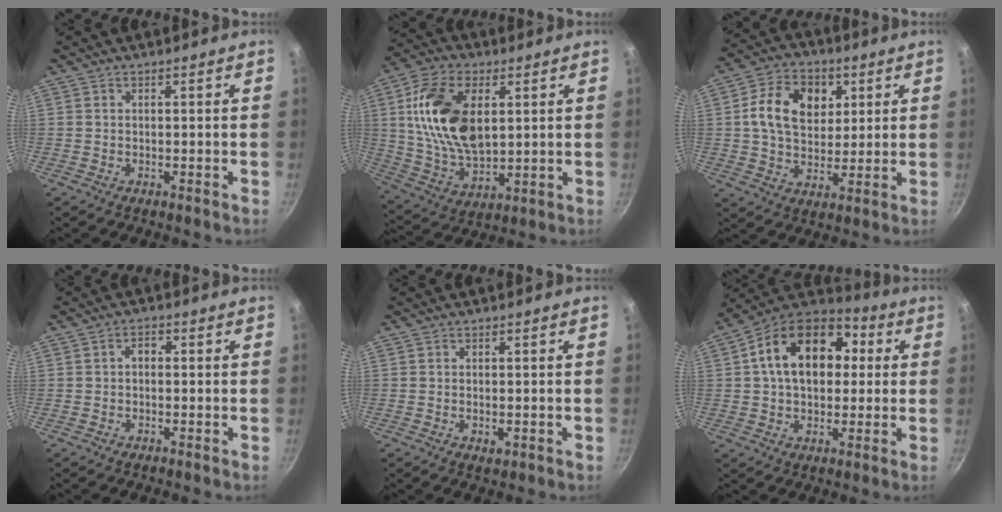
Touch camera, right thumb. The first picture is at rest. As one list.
[{"total": 18.2, "force": [4.1, 10.6, 14.1], "torque": [-0.253, -0.008, 0.082]}, {"total": 13.4, "force": [3.5, 9.9, 8.4], "torque": [-0.119, 0.000, 0.051]}, {"total": 1.8, "force": [-0.2, 1.2, 1.2], "torque": [-0.018, 0.011, -0.004]}, {"total": 1.8, "force": [-0.3, 1.0, 1.4], "torque": [-0.021, -0.003, -0.004]}, {"total": 19.3, "force": [3.5, 13.3, 13.4], "torque": [-0.194, 0.029, 0.041]}]